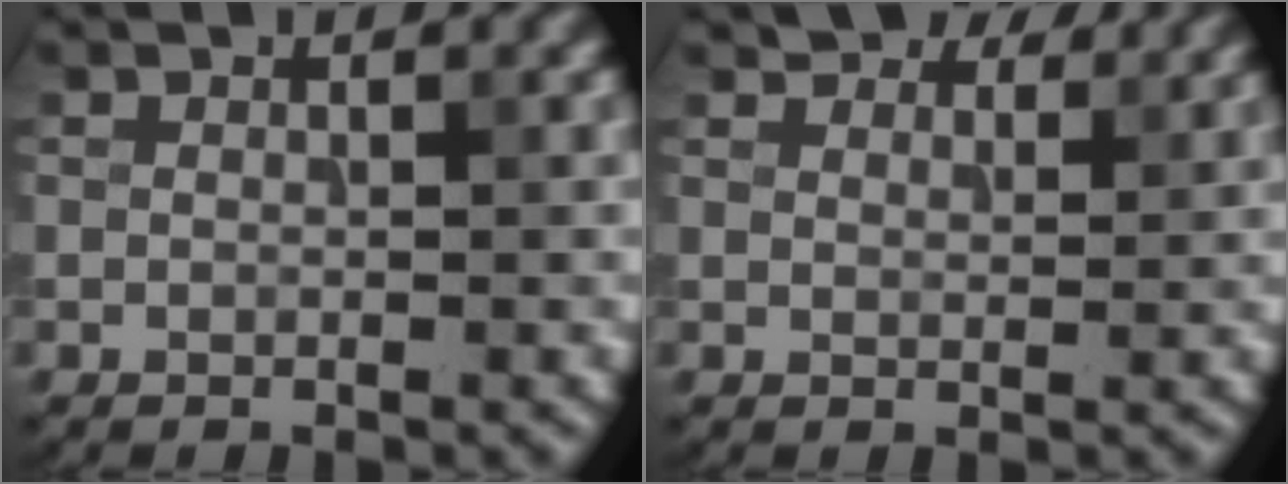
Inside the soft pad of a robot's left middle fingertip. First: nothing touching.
{"total": 4.0, "force": [3.6, 1.3, 1.1], "torque": [-0.026, 0.000, 0.053]}